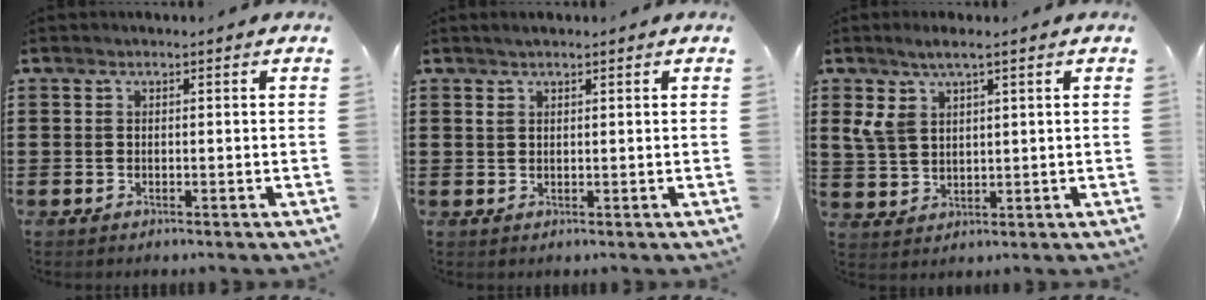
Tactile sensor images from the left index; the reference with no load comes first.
{"total": 1.3, "force": [0.9, 0.6, 0.7], "torque": [-0.016, 0.004, 0.016]}
{"total": 4.9, "force": [2.5, 2.4, 3.4], "torque": [-0.075, 0.007, 0.044]}